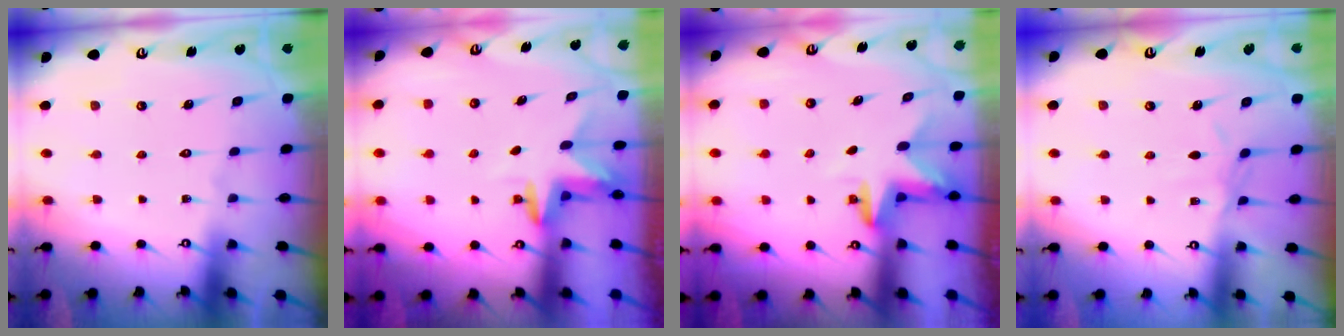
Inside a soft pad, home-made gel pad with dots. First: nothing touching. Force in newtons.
{"total": 3.2, "press": 3.2, "slide": 0.3}
{"total": 3.2, "press": 3.2, "slide": 0.1}
{"total": 2.9, "press": 2.9, "slide": 0.6}